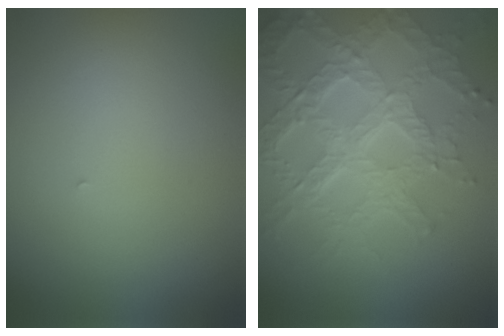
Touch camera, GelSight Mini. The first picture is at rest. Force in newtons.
{"total": 7.9, "press": 5.6, "slide": 5.5}